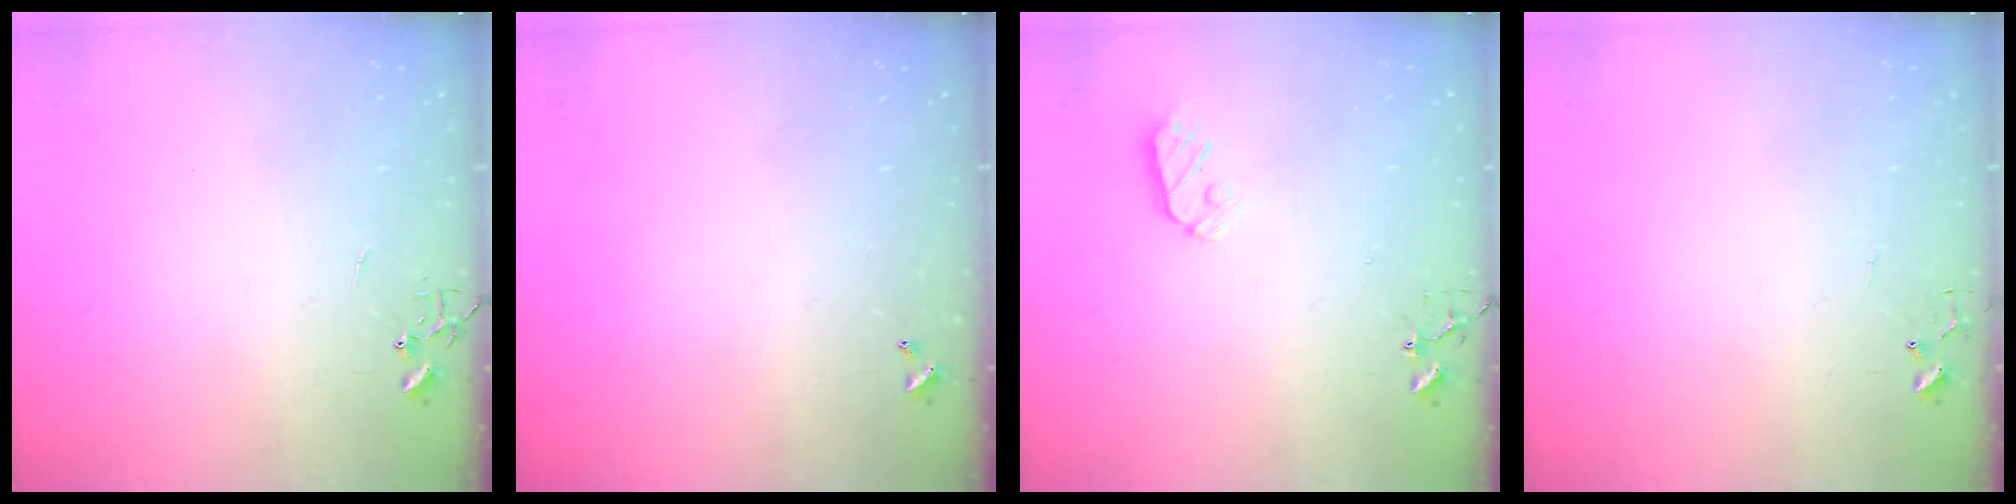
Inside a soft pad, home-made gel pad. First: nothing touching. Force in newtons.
{"total": 0.0}
{"total": 5.5, "press": 5.4, "slide": 0.8}
{"total": 4.9, "press": 4.8, "slide": 0.4}